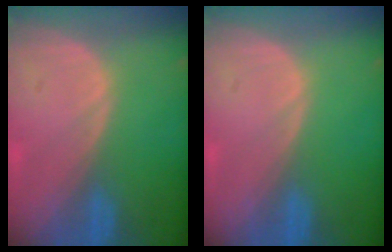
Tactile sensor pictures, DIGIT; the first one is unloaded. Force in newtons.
{"total": 0.0}